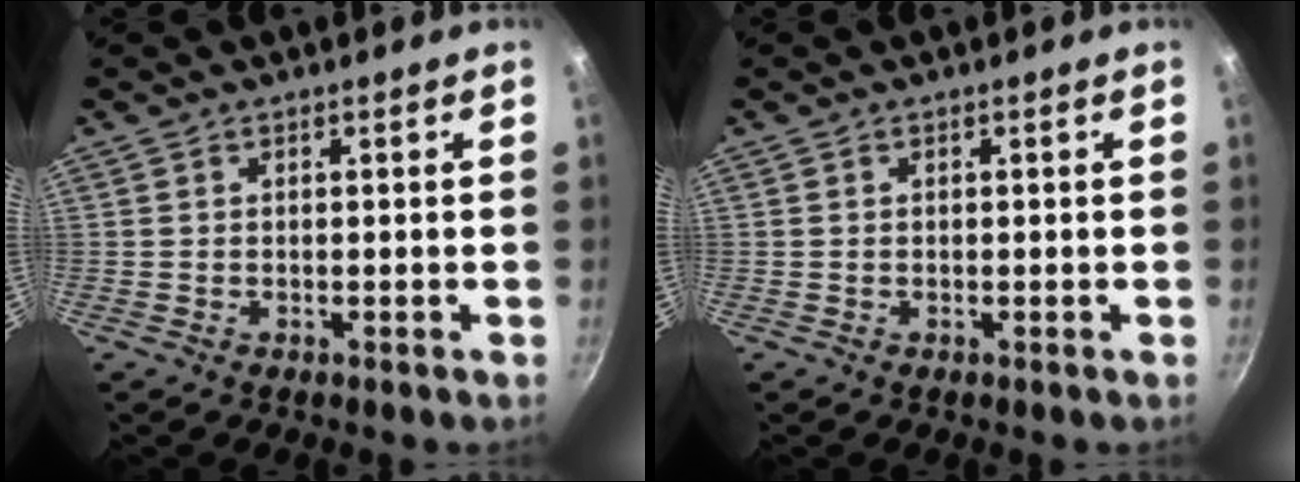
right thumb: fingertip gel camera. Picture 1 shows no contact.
{"total": 0.0}